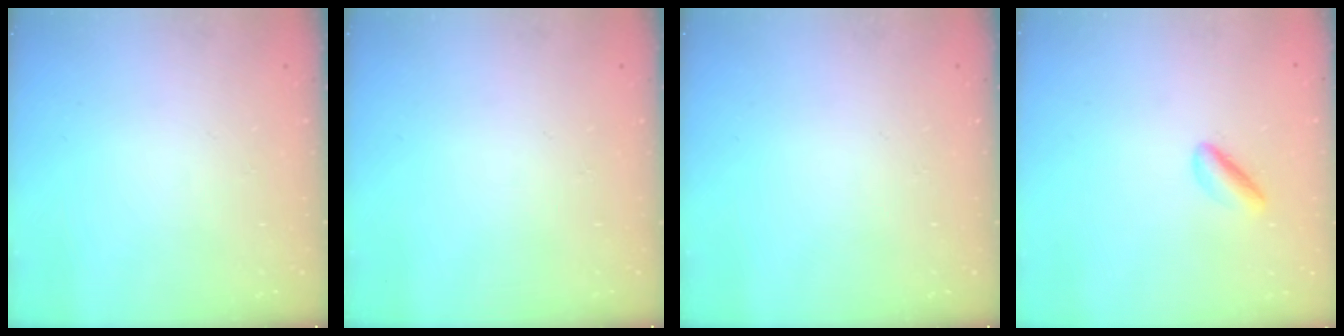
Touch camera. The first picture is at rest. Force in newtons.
{"total": 0.0}
{"total": 0.0}
{"total": 2.0, "press": 2.0, "slide": 0.0}